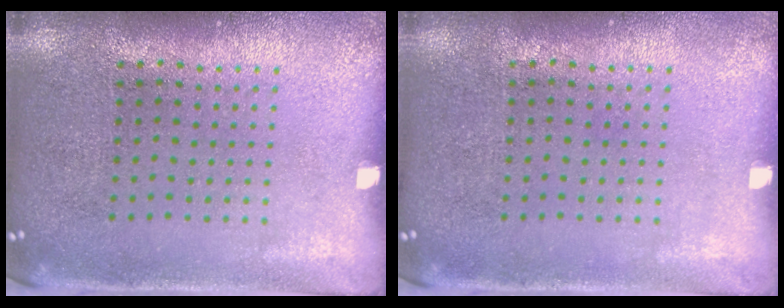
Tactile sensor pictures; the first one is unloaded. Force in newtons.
{"total": 0.0}